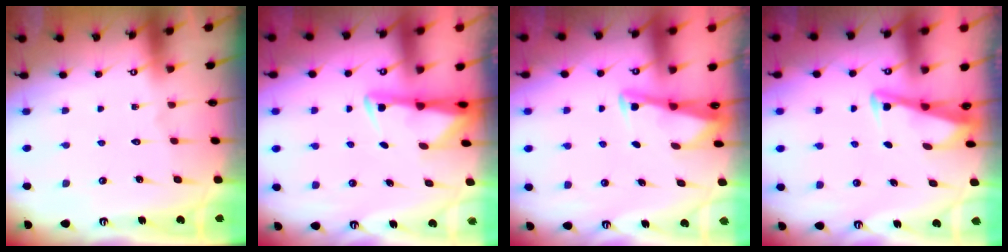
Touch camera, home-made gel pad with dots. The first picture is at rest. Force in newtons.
{"total": 3.1, "press": 3.1, "slide": 0.5}
{"total": 2.8, "press": 2.8, "slide": 0.3}
{"total": 3.4, "press": 3.4, "slide": 0.4}